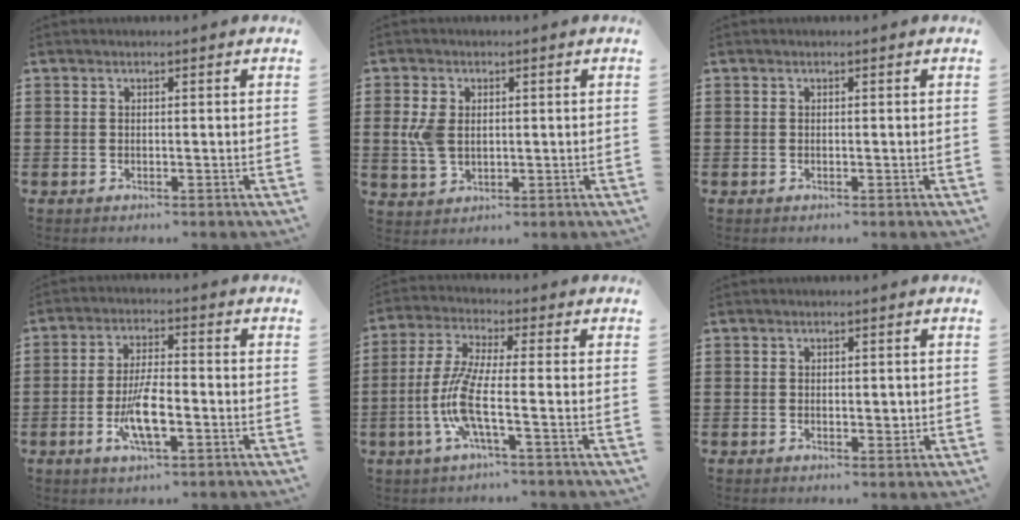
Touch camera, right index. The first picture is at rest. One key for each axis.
{"total": 4.7, "fx": 0.5, "fy": 3.2, "fz": 3.5, "tx": -0.096, "ty": 0.004, "tz": 0.001}
{"total": 0.0}
{"total": 8.0, "fx": -2.6, "fy": 2.6, "fz": 7.1, "tx": -0.150, "ty": -0.010, "tz": -0.051}
{"total": 8.7, "fx": -2.6, "fy": 1.7, "fz": 8.1, "tx": -0.192, "ty": -0.018, "tz": -0.058}
{"total": 2.4, "fx": -0.3, "fy": 1.1, "fz": 2.1, "tx": -0.030, "ty": 0.000, "tz": -0.007}